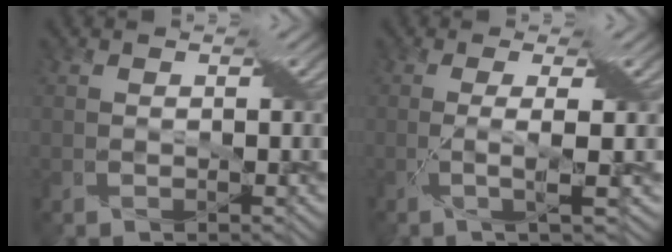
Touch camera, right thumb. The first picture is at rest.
{"total": 3.6, "force": [-0.2, 0.3, 3.6], "torque": [-0.066, 0.008, -0.011]}